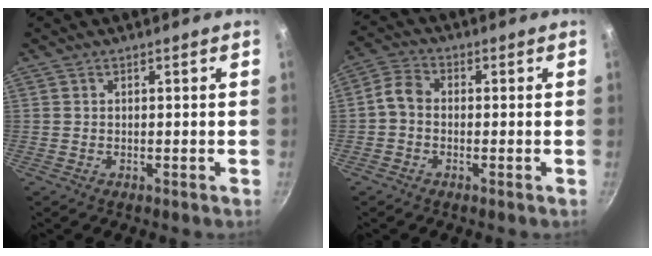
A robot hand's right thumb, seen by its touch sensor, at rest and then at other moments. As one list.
[{"total": 4.3, "force": [-0.9, 3.3, 2.6], "torque": [-0.055, 0.022, -0.032]}]